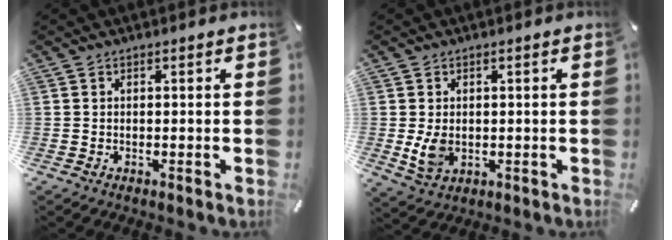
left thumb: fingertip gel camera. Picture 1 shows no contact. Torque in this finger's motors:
{"motor_torque": [0.89, 1.16, 0.75, -0.03, 0.18]}